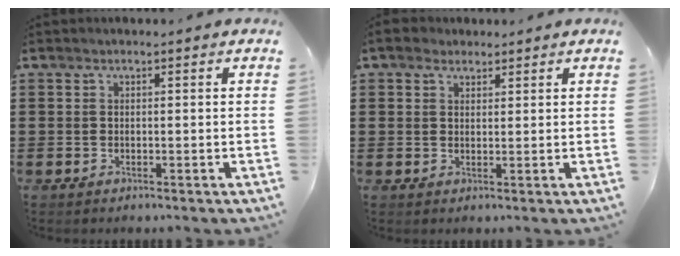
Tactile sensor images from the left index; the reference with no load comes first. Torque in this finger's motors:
{"motor_torque": [2.14, 0.00, 0.37, 0.21]}